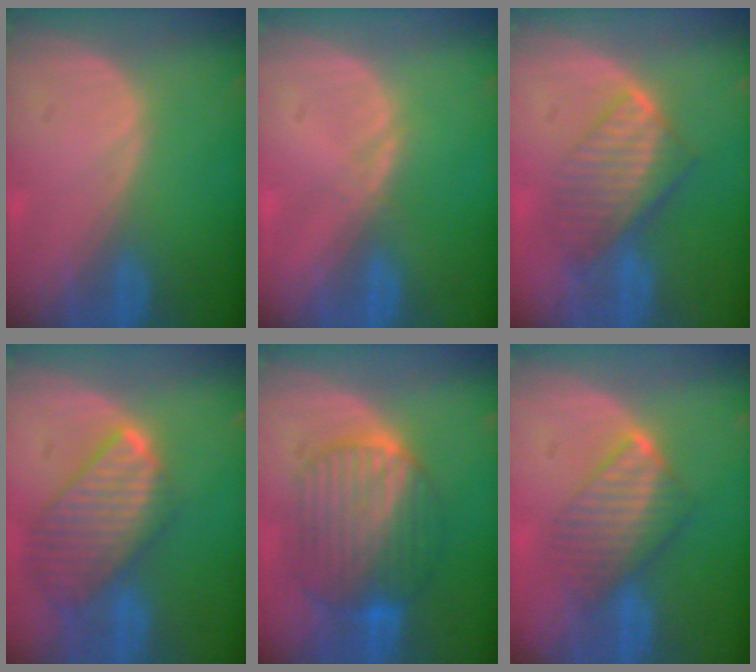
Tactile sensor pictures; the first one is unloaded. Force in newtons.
{"total": 0.6, "press": 0.6, "slide": 0.1}
{"total": 7.5, "press": 6.8, "slide": 3.1}
{"total": 9.7, "press": 8.4, "slide": 4.9}
{"total": 10.0, "press": 9.9, "slide": 0.9}
{"total": 6.4, "press": 6.3, "slide": 0.8}